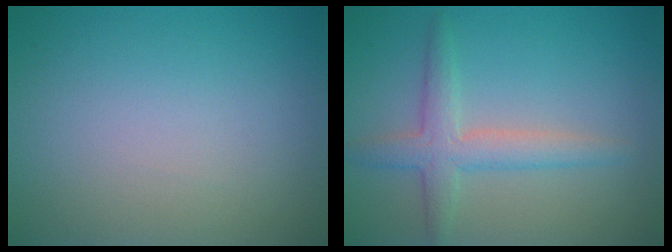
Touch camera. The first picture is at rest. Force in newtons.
{"total": 3.3, "press": 3.3, "slide": 0.2}